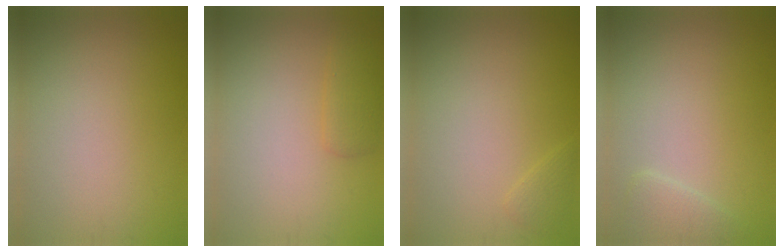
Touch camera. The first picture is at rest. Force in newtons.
{"total": 1.5, "press": 1.5, "slide": 0.1}
{"total": 0.9, "press": 0.9, "slide": 0.1}
{"total": 1.6, "press": 1.6, "slide": 0.2}